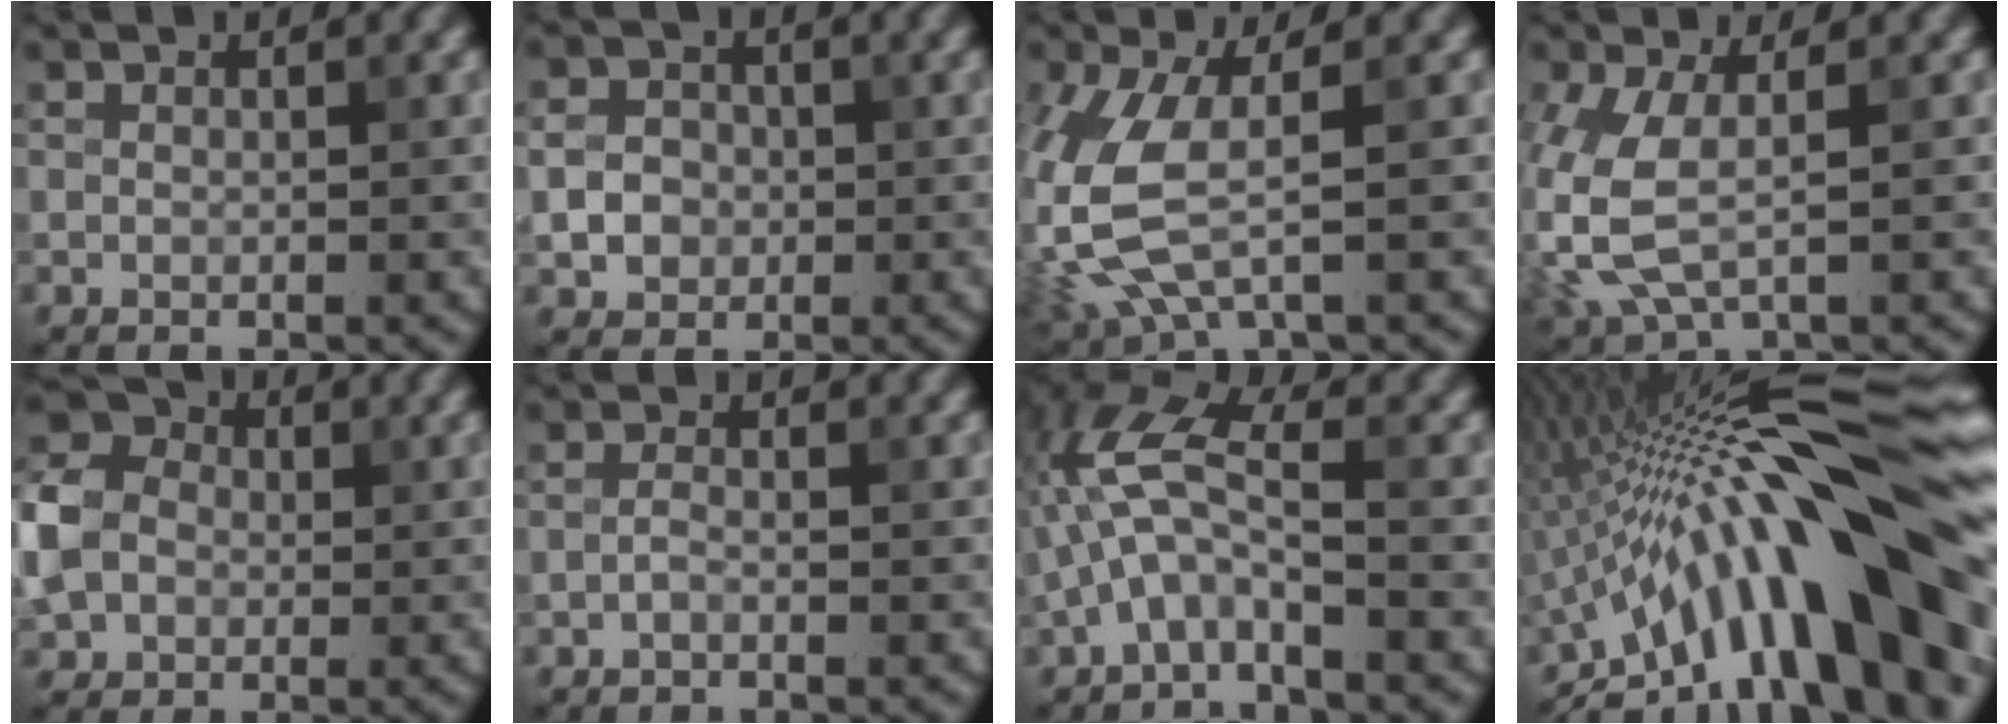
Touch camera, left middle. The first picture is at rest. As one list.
[{"total": 2.7, "force": [-0.4, 2.4, 1.2], "torque": [-0.017, -0.001, -0.009]}, {"total": 7.2, "force": [0.0, 3.2, 6.5], "torque": [-0.185, -0.012, 0.000]}, {"total": 5.8, "force": [-0.4, 3.0, 4.9], "torque": [-0.141, -0.009, -0.004]}, {"total": 7.1, "force": [-0.5, 5.8, 4.0], "torque": [-0.103, 0.003, -0.015]}, {"total": 0.8, "force": [-0.4, 0.2, 0.6], "torque": [-0.015, 0.000, -0.011]}, {"total": 5.1, "force": [-1.1, 1.7, 4.6], "torque": [-0.104, 0.020, -0.032]}, {"total": 18.6, "force": [-5.3, 4.8, 17.2], "torque": [-0.236, 0.057, -0.107]}]